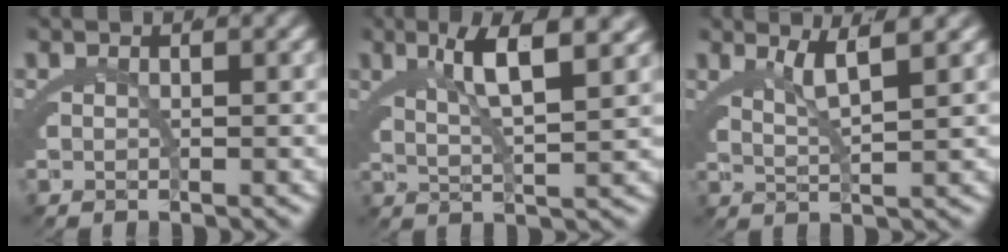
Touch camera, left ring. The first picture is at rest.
{"total": 5.0, "force": [2.7, 0.3, 4.2], "torque": [-0.069, 0.003, 0.048]}
{"total": 3.0, "force": [2.1, -0.6, 2.1], "torque": [-0.037, -0.004, 0.041]}